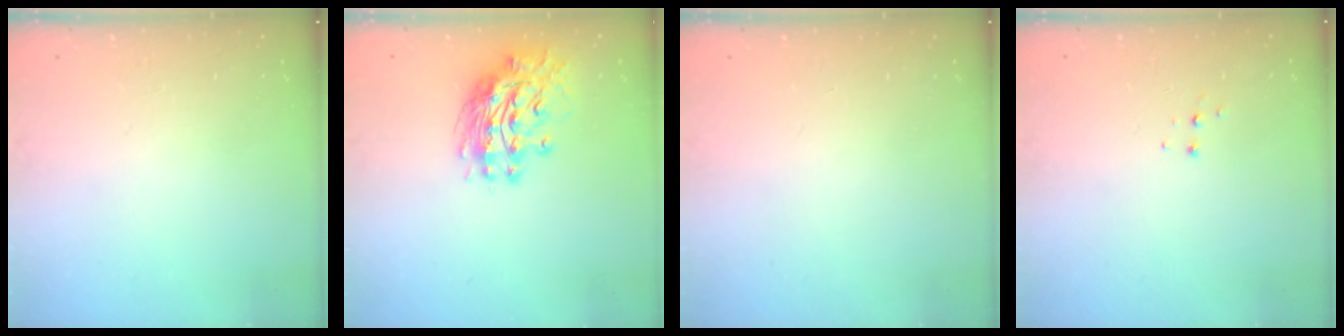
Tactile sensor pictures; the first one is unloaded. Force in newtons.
{"total": 12.3, "press": 12.2, "slide": 1.6}
{"total": 0.0}
{"total": 4.5, "press": 4.5, "slide": 0.4}